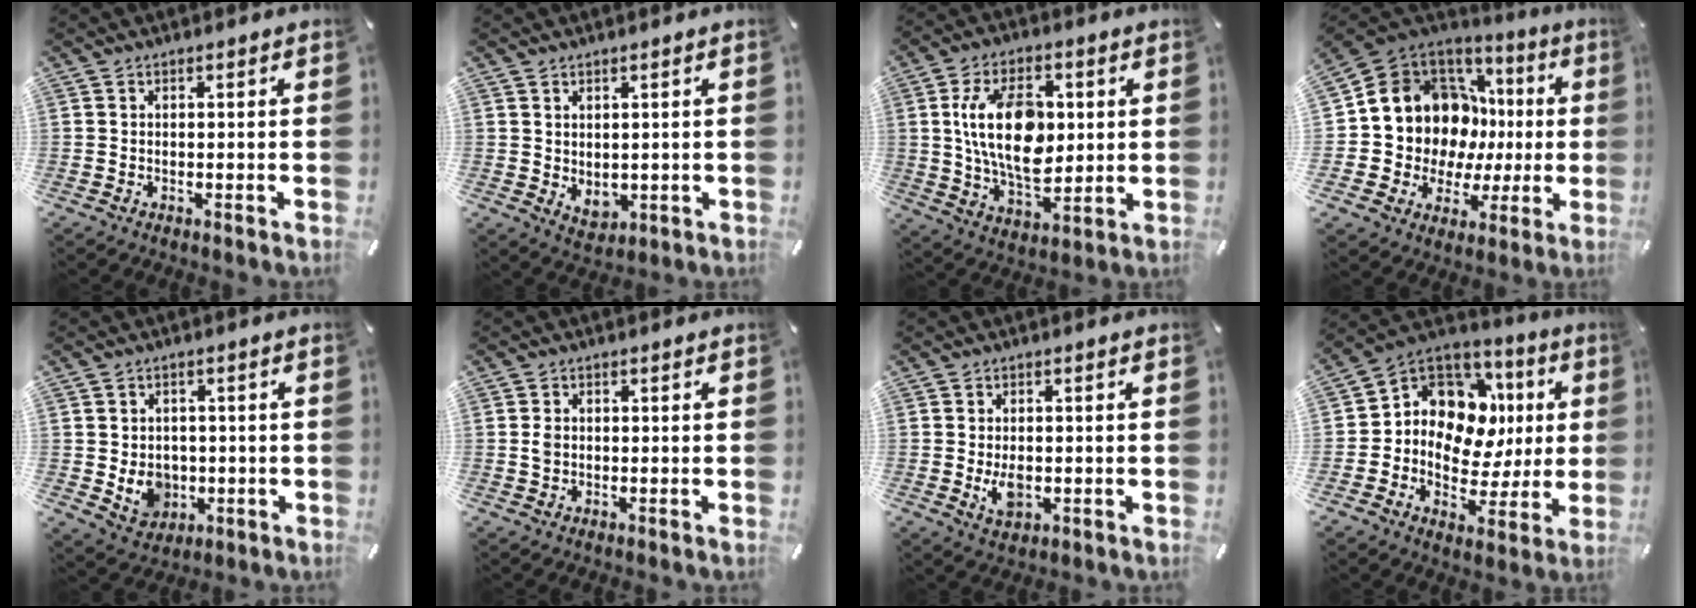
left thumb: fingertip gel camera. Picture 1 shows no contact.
{"total": 3.1, "force": [1.5, 2.6, 0.7], "torque": [0.000, -0.008, 0.027]}
{"total": 16.8, "force": [2.2, 10.8, 12.7], "torque": [-0.251, 0.002, 0.033]}
{"total": 14.0, "force": [4.3, 12.3, 5.0], "torque": [-0.094, -0.062, 0.103]}
{"total": 6.9, "force": [-0.4, 6.3, 2.8], "torque": [-0.045, 0.001, -0.003]}
{"total": 1.8, "force": [0.1, 1.5, 0.8], "torque": [-0.018, 0.006, 0.001]}
{"total": 4.6, "force": [-0.7, 3.0, 3.5], "torque": [-0.073, -0.006, -0.014]}
{"total": 12.2, "force": [2.5, 10.3, 6.1], "torque": [-0.094, -0.031, 0.049]}